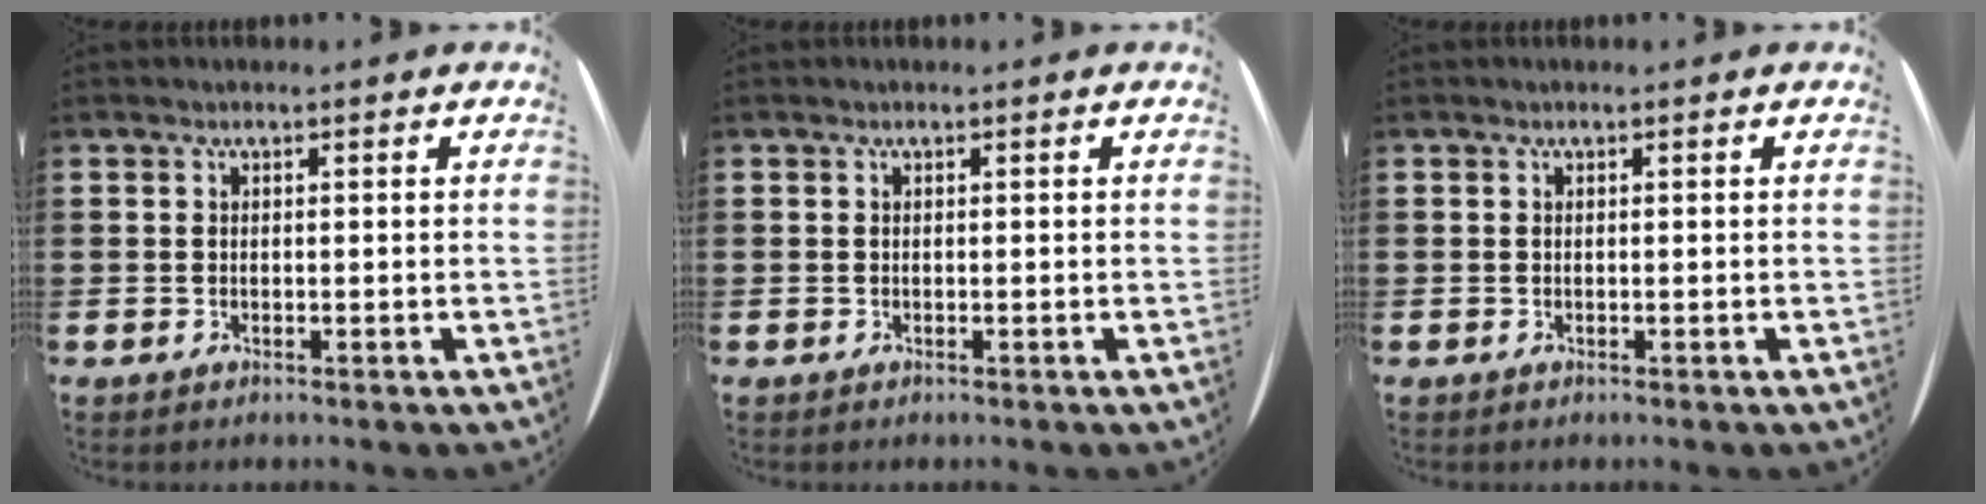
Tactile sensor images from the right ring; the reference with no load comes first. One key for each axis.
{"total": 0.0}
{"total": 0.0}